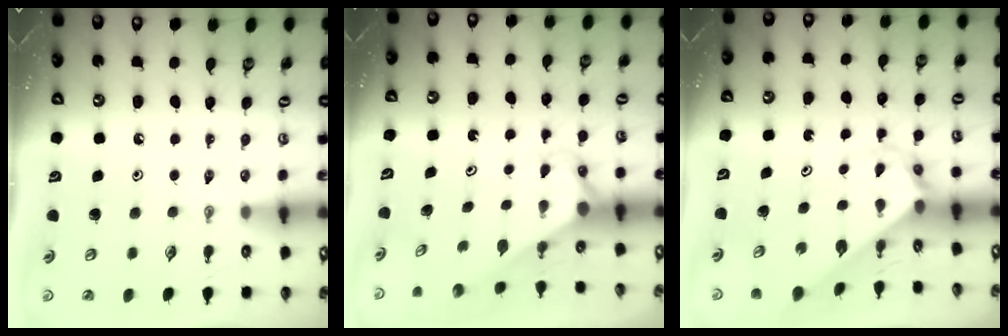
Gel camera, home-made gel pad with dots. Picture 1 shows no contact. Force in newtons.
{"total": 2.9, "press": 2.9, "slide": 0.0}
{"total": 2.6, "press": 2.6, "slide": 0.2}